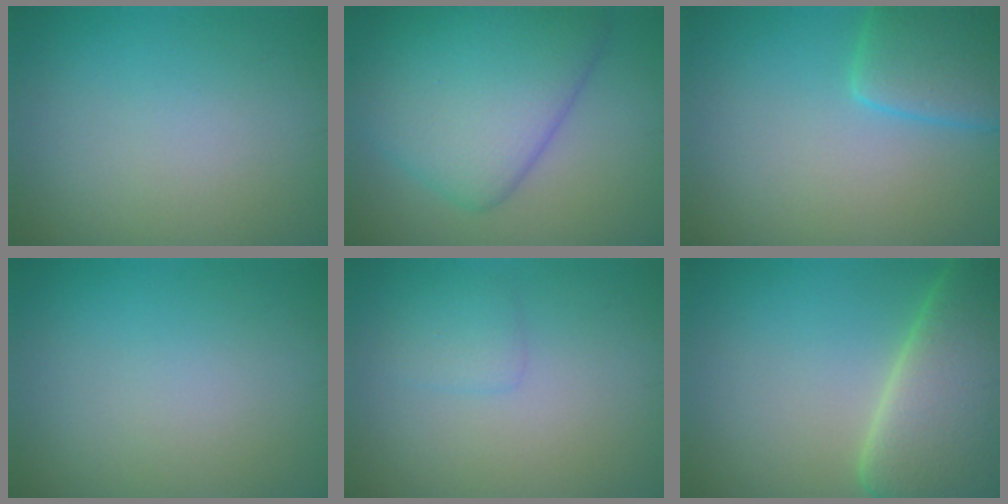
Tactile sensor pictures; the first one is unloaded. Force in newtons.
{"total": 8.8, "press": 8.8, "slide": 0.4}
{"total": 4.8, "press": 4.8, "slide": 0.4}
{"total": 0.0}
{"total": 1.4, "press": 1.4, "slide": 0.1}
{"total": 12.2, "press": 12.1, "slide": 0.8}